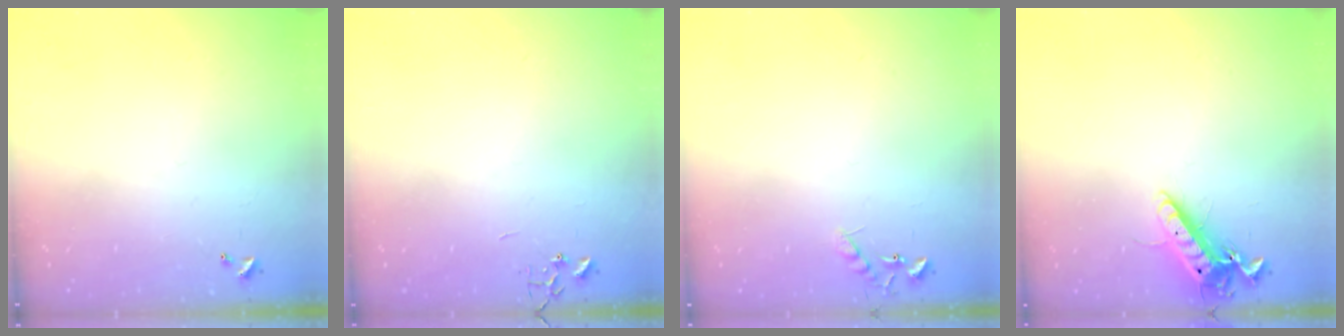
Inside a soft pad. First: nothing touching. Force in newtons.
{"total": 0.0}
{"total": 7.6, "press": 7.6, "slide": 0.7}
{"total": 13.0, "press": 12.9, "slide": 1.9}